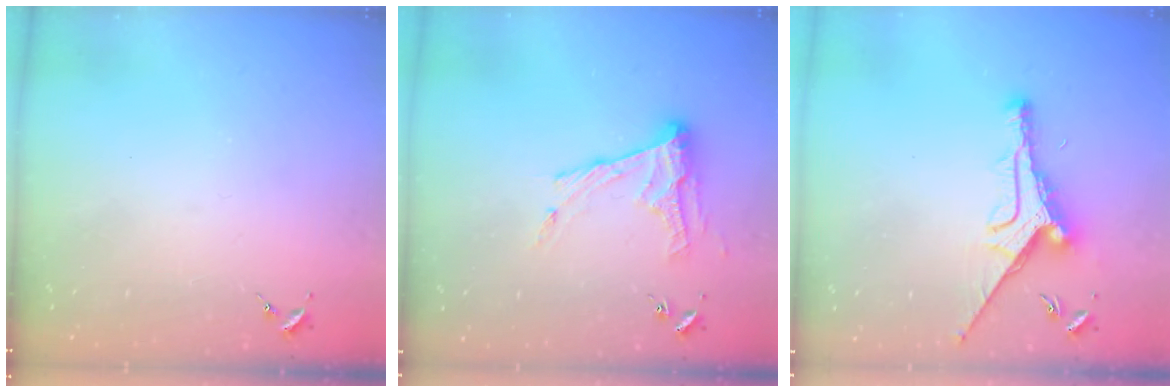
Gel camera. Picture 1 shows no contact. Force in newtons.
{"total": 13.4, "press": 13.4, "slide": 0.5}
{"total": 12.7, "press": 12.6, "slide": 1.2}